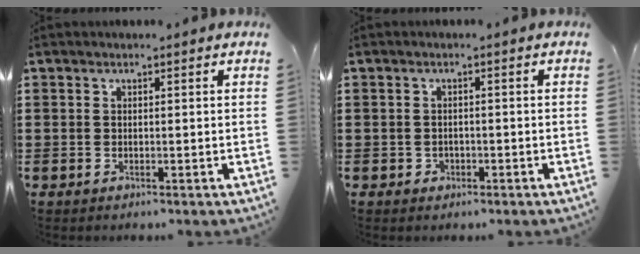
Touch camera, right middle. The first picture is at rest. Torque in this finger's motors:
{"motor_torque": [0.85, 0.02, -0.01, 0.02]}